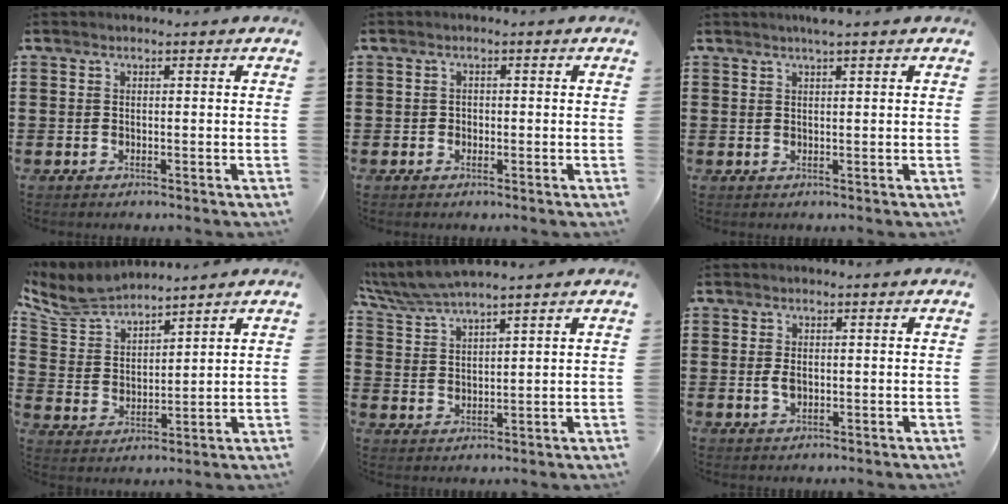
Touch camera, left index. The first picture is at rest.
{"total": 0.8, "force": [-0.1, 0.8, 0.2], "torque": [-0.009, 0.003, -0.002]}
{"total": 1.8, "force": [1.4, -0.1, 1.1], "torque": [-0.023, 0.000, 0.026]}
{"total": 6.4, "force": [6.0, 1.5, 1.5], "torque": [-0.061, -0.027, 0.108]}
{"total": 4.9, "force": [4.6, 0.1, 1.7], "torque": [-0.050, -0.018, 0.082]}
{"total": 2.2, "force": [0.1, 1.2, 1.8], "torque": [-0.045, 0.001, -0.002]}